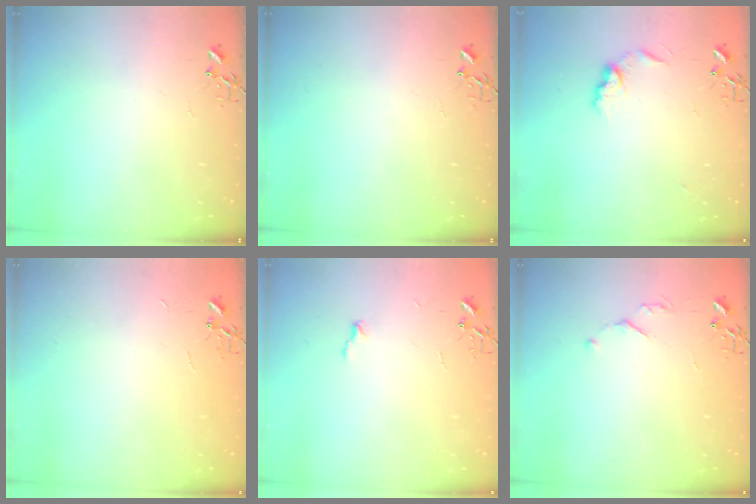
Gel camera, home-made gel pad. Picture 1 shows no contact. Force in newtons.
{"total": 0.0}
{"total": 8.4, "press": 8.4, "slide": 0.3}
{"total": 1.8, "press": 1.8, "slide": 0.2}
{"total": 4.7, "press": 4.7, "slide": 0.7}
{"total": 4.3, "press": 4.3, "slide": 0.7}